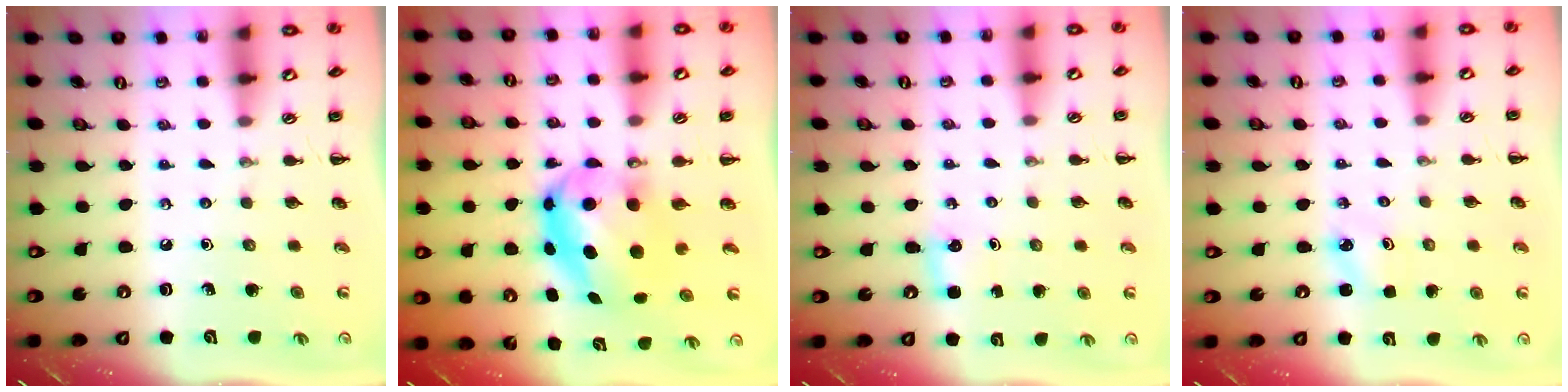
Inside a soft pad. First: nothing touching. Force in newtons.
{"total": 7.8, "press": 7.5, "slide": 1.9}
{"total": 2.4, "press": 2.3, "slide": 0.7}
{"total": 1.9, "press": 1.8, "slide": 0.4}